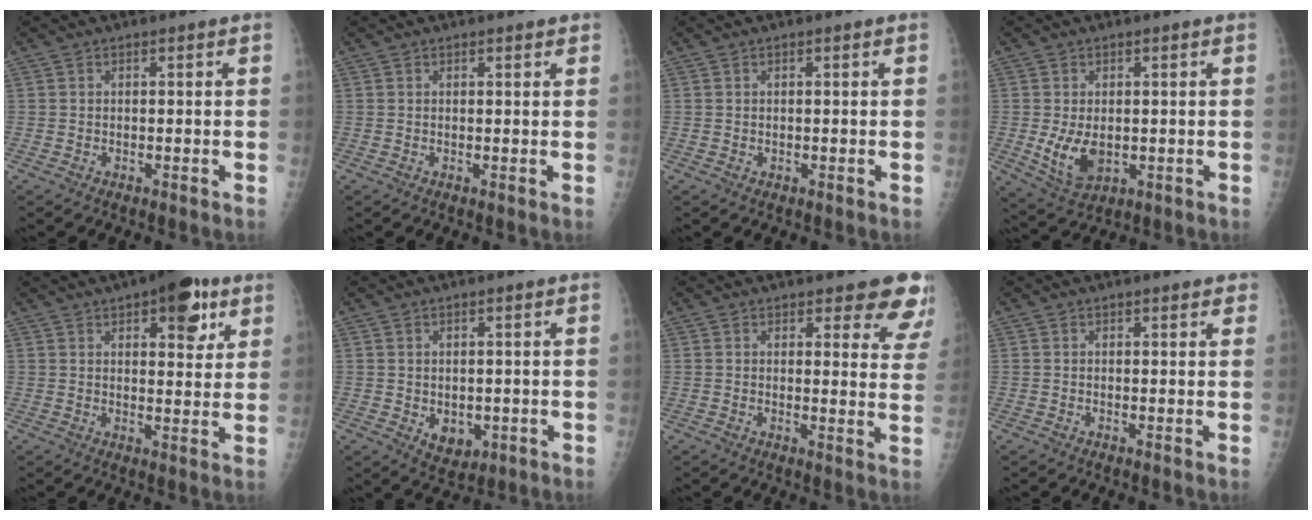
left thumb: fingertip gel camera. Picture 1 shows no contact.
{"total": 1.2, "force": [1.0, 0.3, 0.7], "torque": [-0.006, -0.001, 0.012]}
{"total": 0.5, "force": [0.3, 0.2, 0.3], "torque": [-0.003, -0.001, 0.005]}
{"total": 6.8, "force": [-0.5, 4.3, 5.3], "torque": [-0.084, -0.017, 0.006]}
{"total": 11.2, "force": [6.0, 4.6, 8.2], "torque": [-0.076, -0.019, 0.076]}
{"total": 4.7, "force": [-0.6, 3.3, 3.2], "torque": [-0.028, -0.009, 0.008]}
{"total": 9.4, "force": [7.6, 2.9, 4.7], "torque": [-0.014, -0.041, 0.069]}
{"total": 2.0, "force": [1.5, 0.7, 1.1], "torque": [-0.004, -0.001, 0.015]}